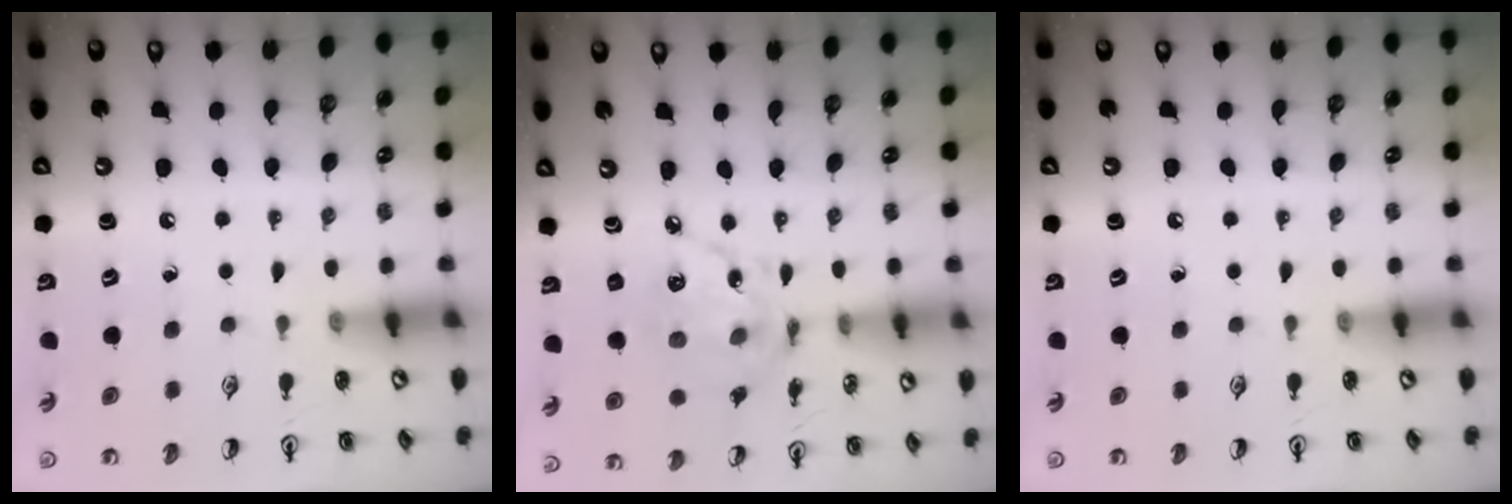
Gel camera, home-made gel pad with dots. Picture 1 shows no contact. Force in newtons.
{"total": 11.7, "press": 11.7, "slide": 0.7}
{"total": 0.0}